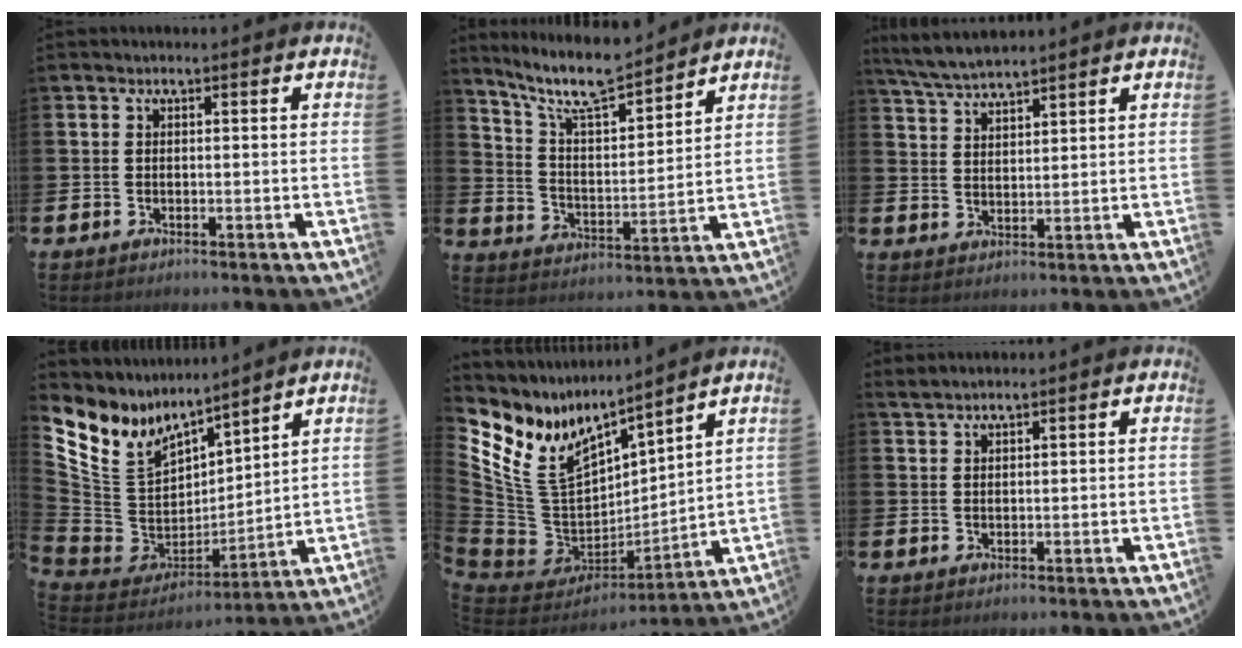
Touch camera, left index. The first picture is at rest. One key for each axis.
{"total": 9.4, "fx": 8.2, "fy": 1.9, "fz": 4.0, "tx": -0.110, "ty": -0.046, "tz": 0.146}
{"total": 5.0, "fx": 4.9, "fy": 0.3, "fz": 1.1, "tx": -0.040, "ty": -0.018, "tz": 0.089}
{"total": 8.3, "fx": 7.0, "fy": 4.3, "fz": 1.0, "tx": -0.085, "ty": -0.059, "tz": 0.131}
{"total": 9.2, "fx": 7.2, "fy": 5.0, "fz": 2.9, "tx": -0.112, "ty": -0.064, "tz": 0.136}
{"total": 1.6, "fx": 1.6, "fy": 0.1, "fz": -0.1, "tx": 0.003, "ty": -0.003, "tz": 0.030}